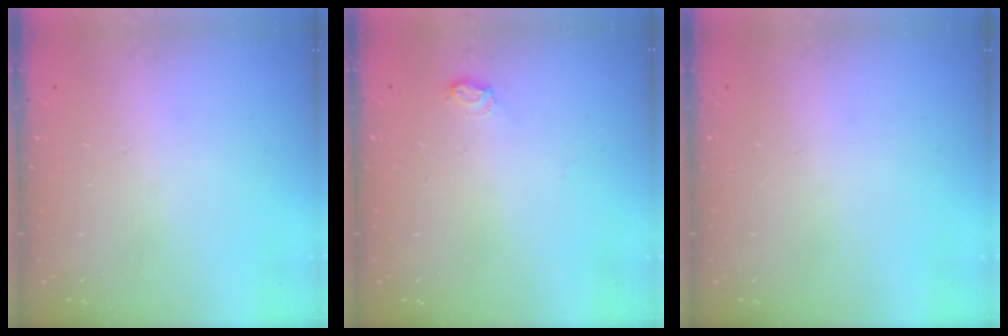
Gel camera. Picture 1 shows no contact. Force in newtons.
{"total": 4.9, "press": 4.8, "slide": 0.6}
{"total": 0.0}